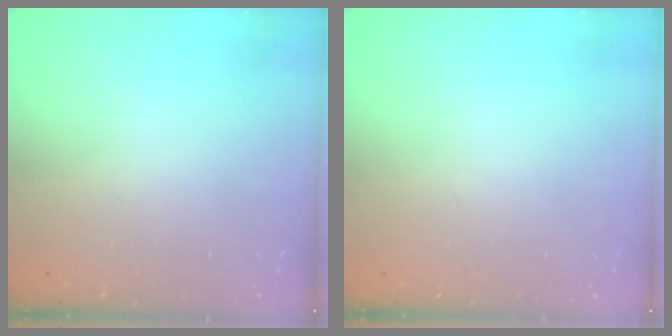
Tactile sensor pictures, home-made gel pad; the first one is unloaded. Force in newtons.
{"total": 0.0}